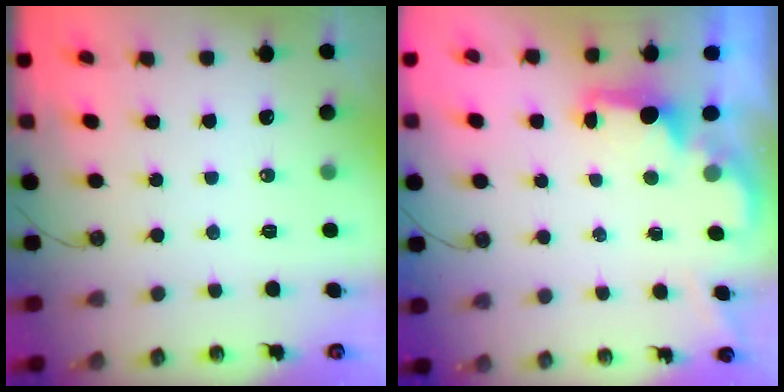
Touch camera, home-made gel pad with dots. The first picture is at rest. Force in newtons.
{"total": 1.8, "press": 1.6, "slide": 0.8}